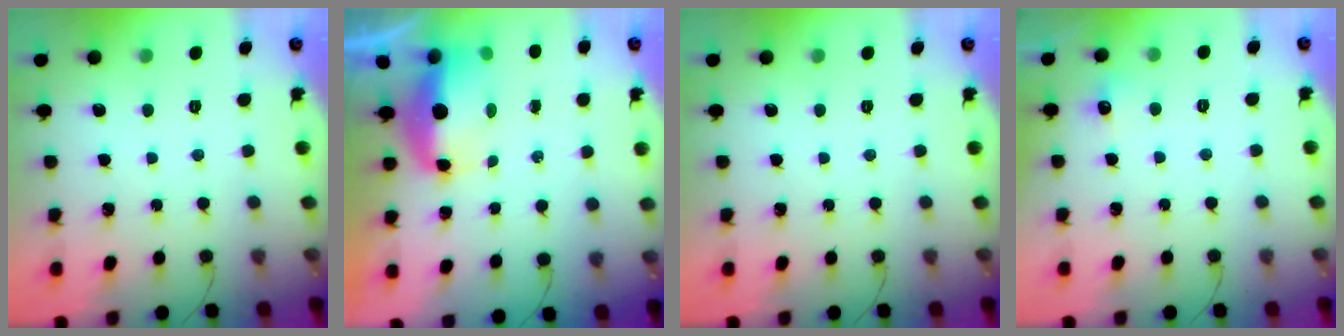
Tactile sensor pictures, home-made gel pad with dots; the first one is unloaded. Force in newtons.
{"total": 6.4, "press": 6.4, "slide": 0.6}
{"total": 0.0}
{"total": 4.6, "press": 4.5, "slide": 1.2}